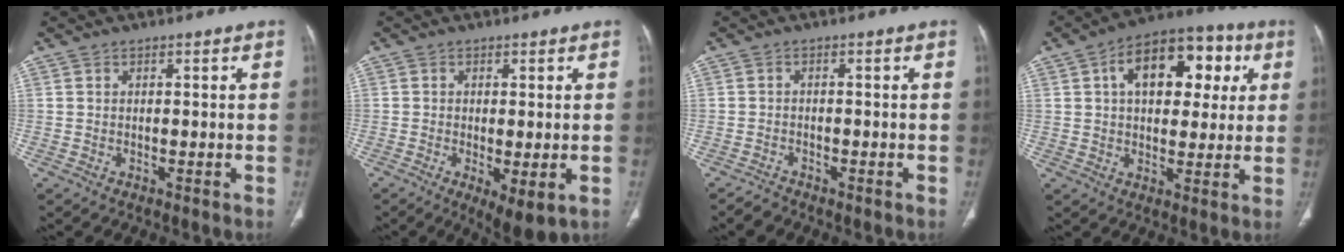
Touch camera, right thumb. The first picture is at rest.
{"total": 6.6, "force": [-2.0, 2.1, 5.9], "torque": [-0.100, -0.019, -0.027]}
{"total": 1.8, "force": [-1.7, 0.6, 0.2], "torque": [-0.014, 0.003, -0.029]}
{"total": 16.6, "force": [5.0, 9.9, 12.4], "torque": [-0.140, 0.017, 0.069]}